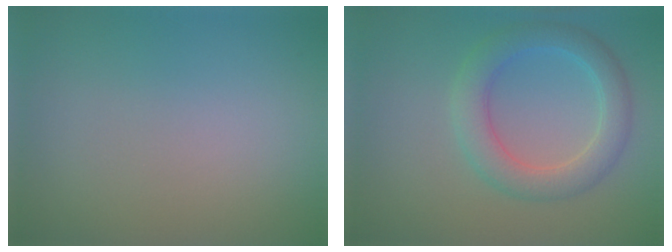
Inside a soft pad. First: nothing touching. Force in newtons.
{"total": 4.0, "press": 4.0, "slide": 0.3}